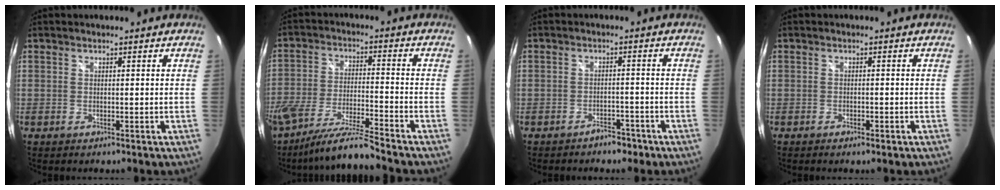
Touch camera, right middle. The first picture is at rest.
{"total": 10.4, "force": [-9.0, -0.7, 5.2], "torque": [-0.106, -0.012, -0.164]}
{"total": 3.4, "force": [-2.7, 1.8, 0.8], "torque": [-0.019, 0.011, -0.033]}
{"total": 1.6, "force": [-1.1, 0.5, 1.0], "torque": [-0.017, -0.003, -0.017]}